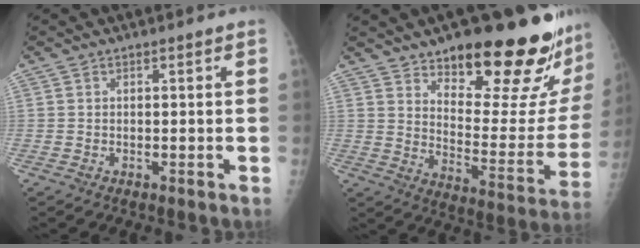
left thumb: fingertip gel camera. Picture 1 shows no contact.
{"total": 25.7, "force": [19.2, 7.4, 15.4], "torque": [-0.173, -0.119, 0.262]}